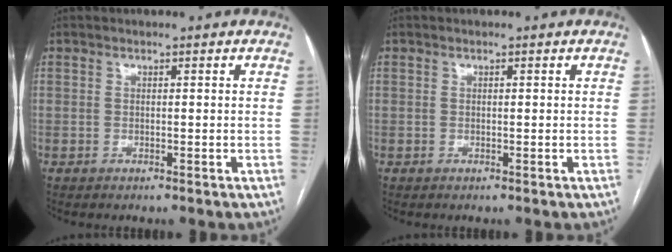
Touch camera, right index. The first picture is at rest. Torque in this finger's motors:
{"motor_torque": [0.00, 0.03, -0.01, 0.00]}